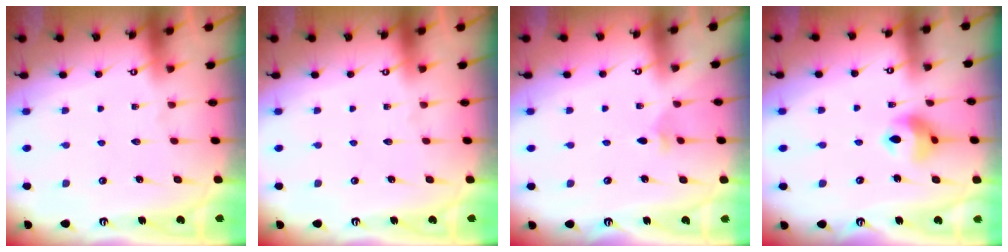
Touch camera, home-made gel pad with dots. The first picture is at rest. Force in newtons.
{"total": 0.0}
{"total": 2.3, "press": 2.3, "slide": 0.6}
{"total": 9.7, "press": 9.7, "slide": 1.3}